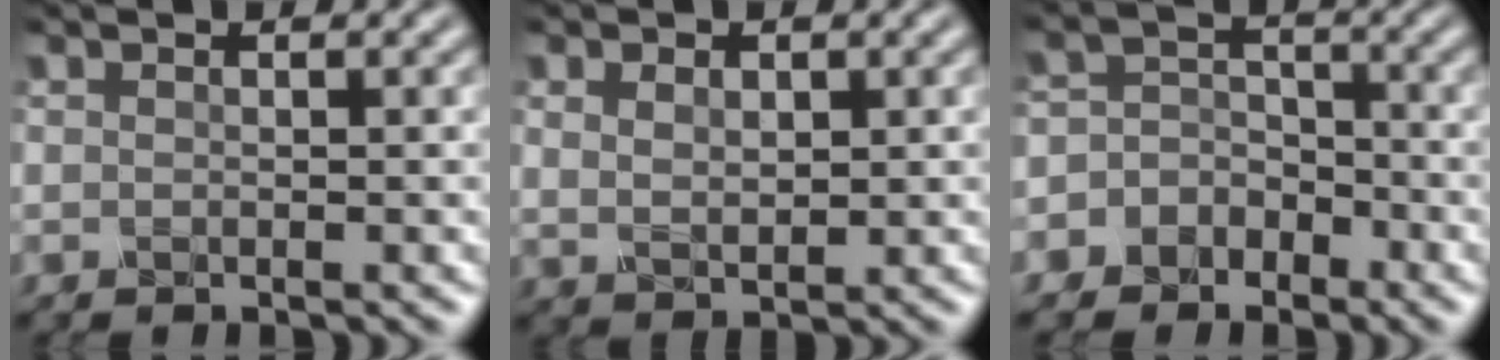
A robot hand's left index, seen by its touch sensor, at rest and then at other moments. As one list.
[{"total": 2.4, "force": [0.8, 1.6, 1.6], "torque": [-0.033, -0.004, 0.020]}, {"total": 5.3, "force": [-3.0, 4.3, 0.5], "torque": [0.020, 0.007, -0.072]}]